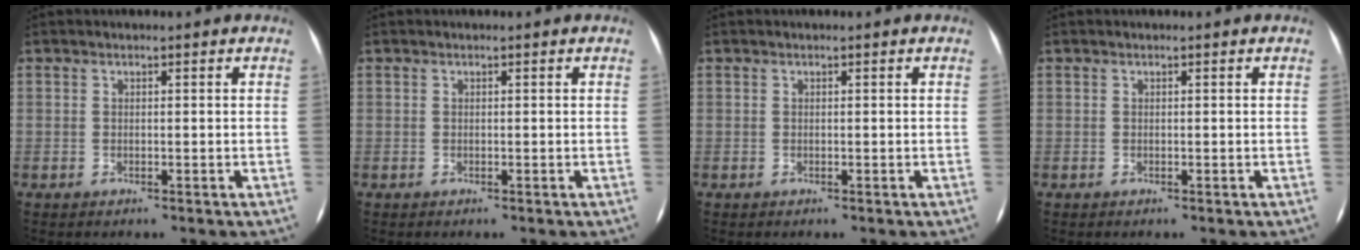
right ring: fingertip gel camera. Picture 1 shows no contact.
{"total": 0.0}
{"total": 0.0}
{"total": 0.0}